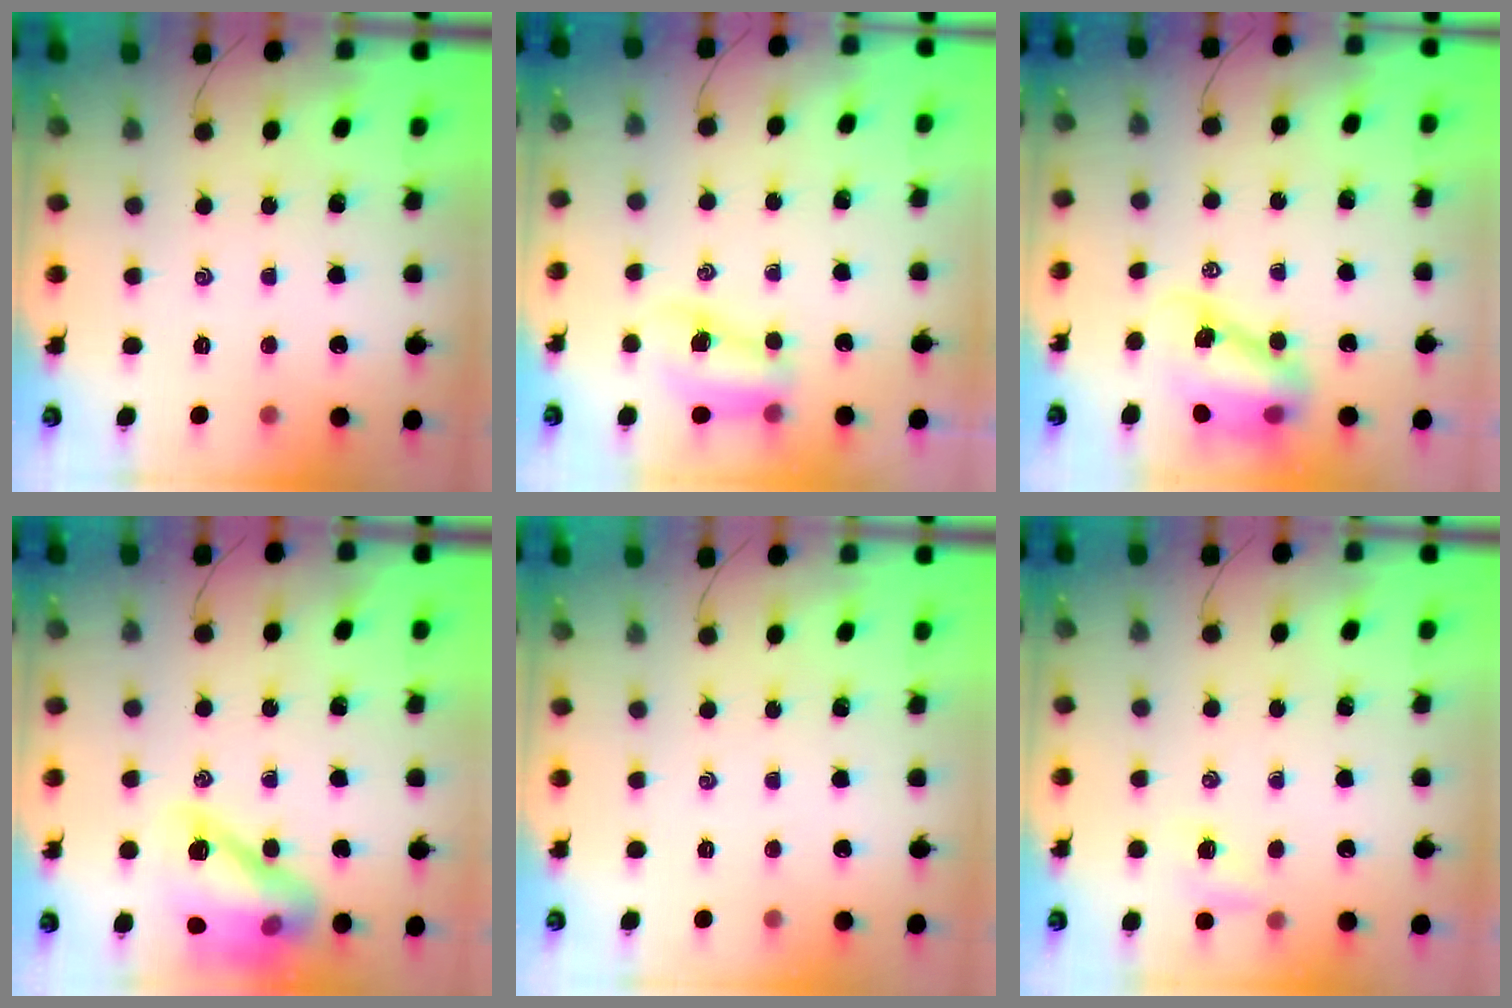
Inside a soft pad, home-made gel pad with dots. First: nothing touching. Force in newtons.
{"total": 8.4, "press": 8.3, "slide": 1.1}
{"total": 9.3, "press": 9.1, "slide": 2.3}
{"total": 15.4, "press": 14.9, "slide": 4.0}
{"total": 0.0}
{"total": 4.8, "press": 4.6, "slide": 1.3}